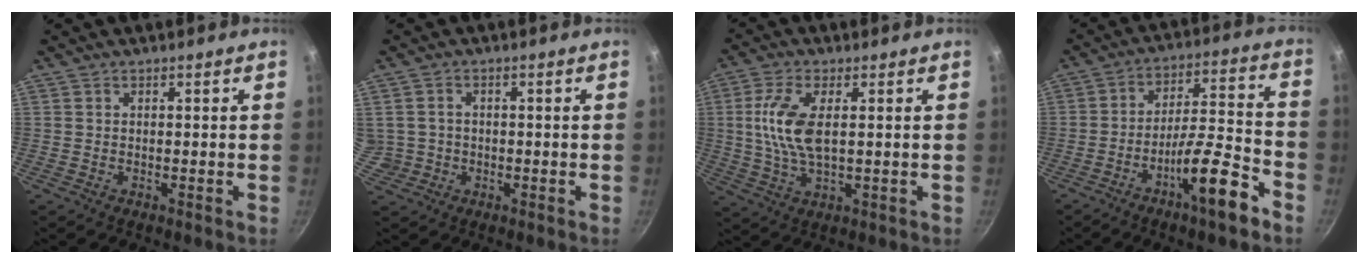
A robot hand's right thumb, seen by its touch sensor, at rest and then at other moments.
{"total": 4.7, "force": [-0.3, 4.4, 1.5], "torque": [-0.019, 0.012, 0.004]}
{"total": 9.7, "force": [1.4, 4.3, 8.6], "torque": [-0.178, 0.001, 0.028]}
{"total": 13.5, "force": [-7.5, 2.7, 10.9], "torque": [-0.160, 0.056, -0.119]}